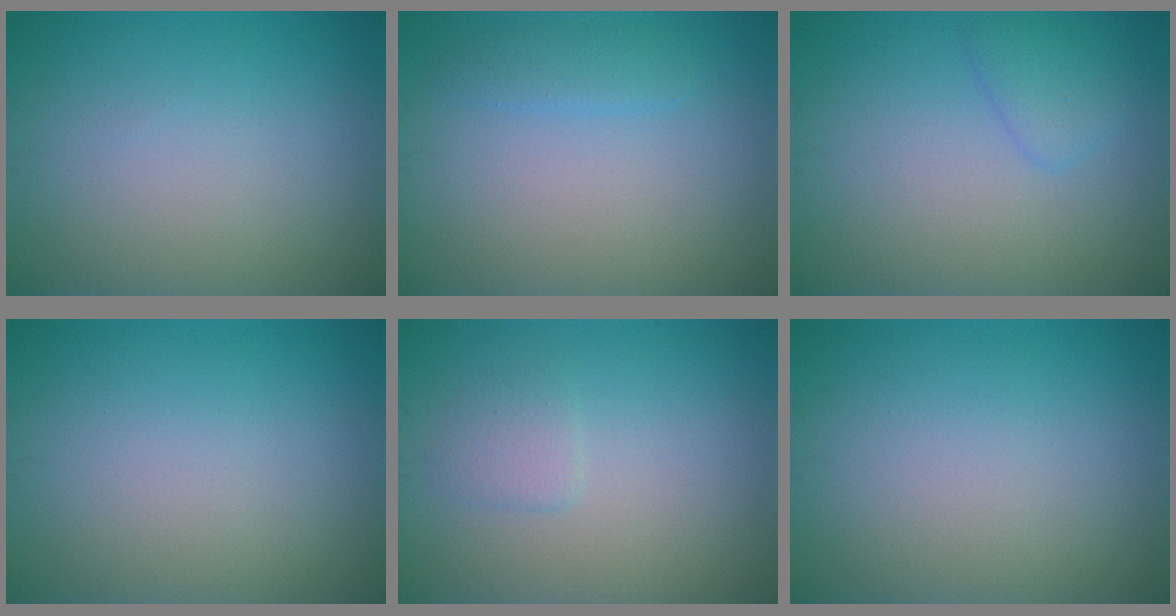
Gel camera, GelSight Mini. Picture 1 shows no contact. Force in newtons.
{"total": 1.4, "press": 1.4, "slide": 0.1}
{"total": 1.8, "press": 1.8, "slide": 0.1}
{"total": 0.0}
{"total": 1.4, "press": 1.3, "slide": 0.3}
{"total": 0.0}